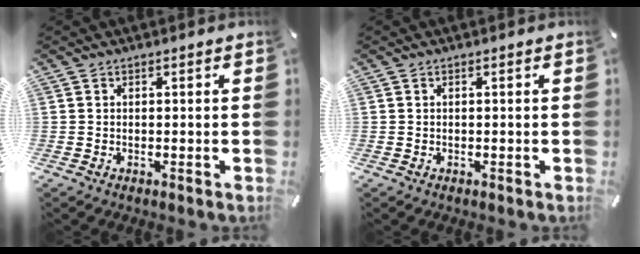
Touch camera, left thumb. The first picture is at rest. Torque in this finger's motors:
{"motor_torque": [-0.06, 0.26, -0.09, 0.01, 0.00]}